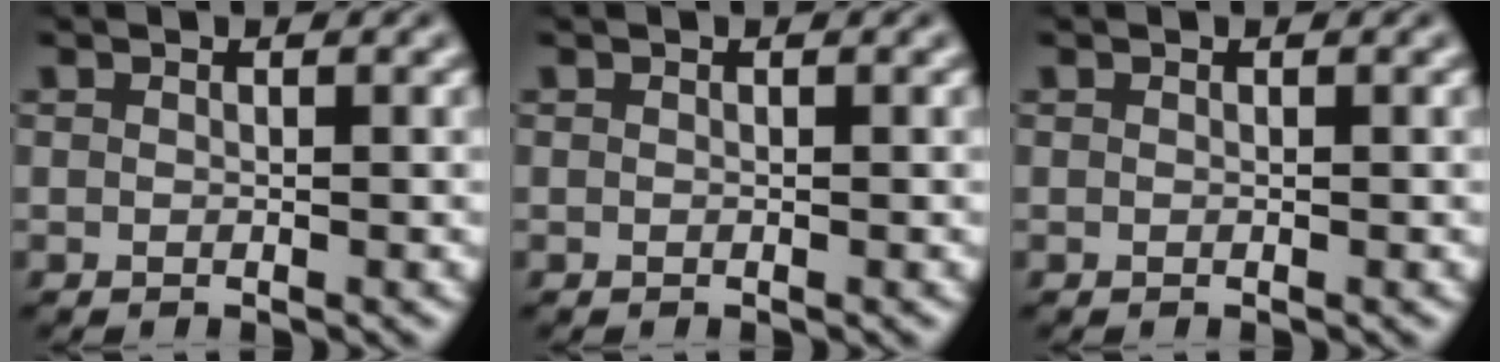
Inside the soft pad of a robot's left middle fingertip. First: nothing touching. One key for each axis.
{"total": 0.0}
{"total": 0.0}